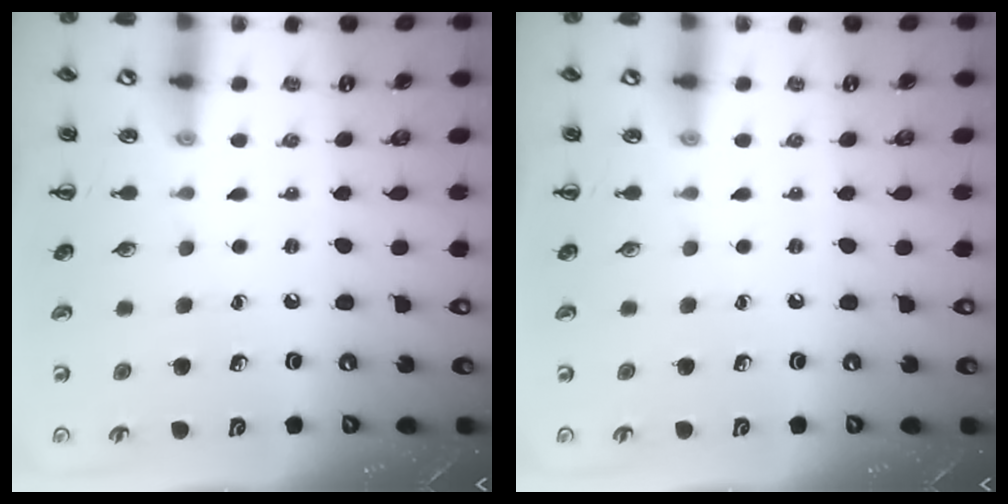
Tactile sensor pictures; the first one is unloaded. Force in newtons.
{"total": 0.0}